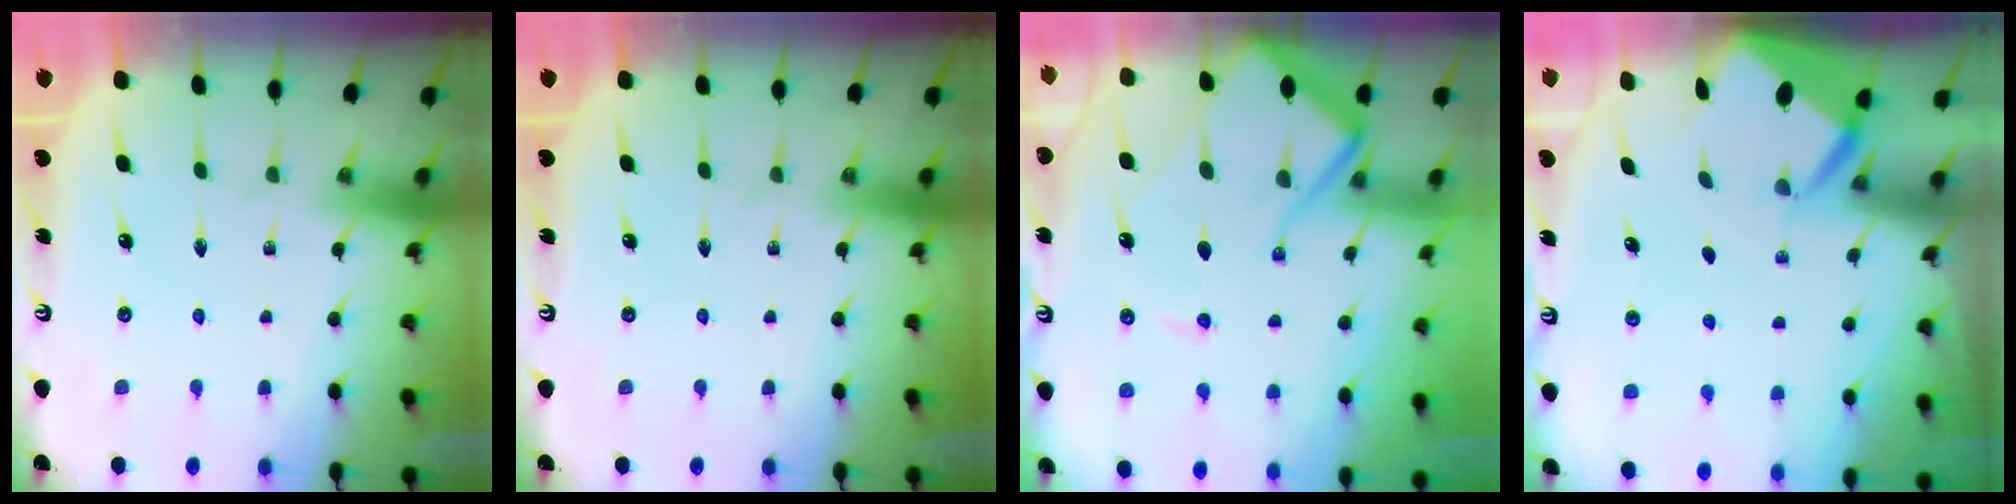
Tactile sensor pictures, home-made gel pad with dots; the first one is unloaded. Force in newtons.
{"total": 0.0}
{"total": 12.8, "press": 12.7, "slide": 1.6}
{"total": 3.0, "press": 3.0, "slide": 0.4}